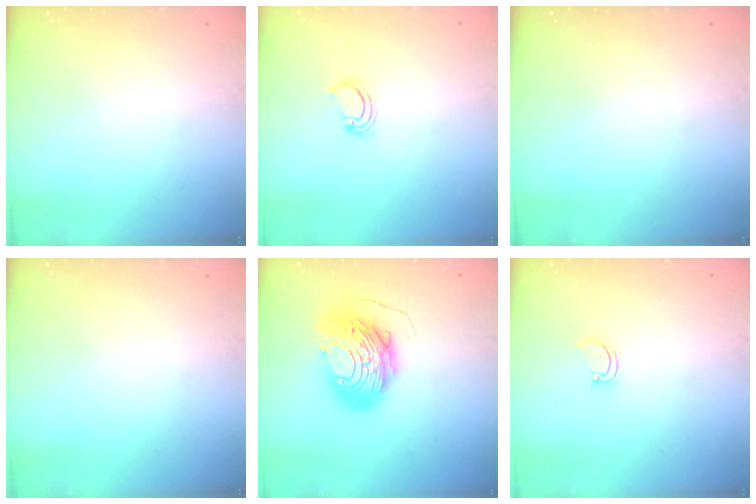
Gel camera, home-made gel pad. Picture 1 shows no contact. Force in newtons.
{"total": 2.9, "press": 2.8, "slide": 0.4}
{"total": 0.0}
{"total": 0.0}
{"total": 13.5, "press": 13.4, "slide": 1.0}
{"total": 2.3, "press": 2.3, "slide": 0.1}